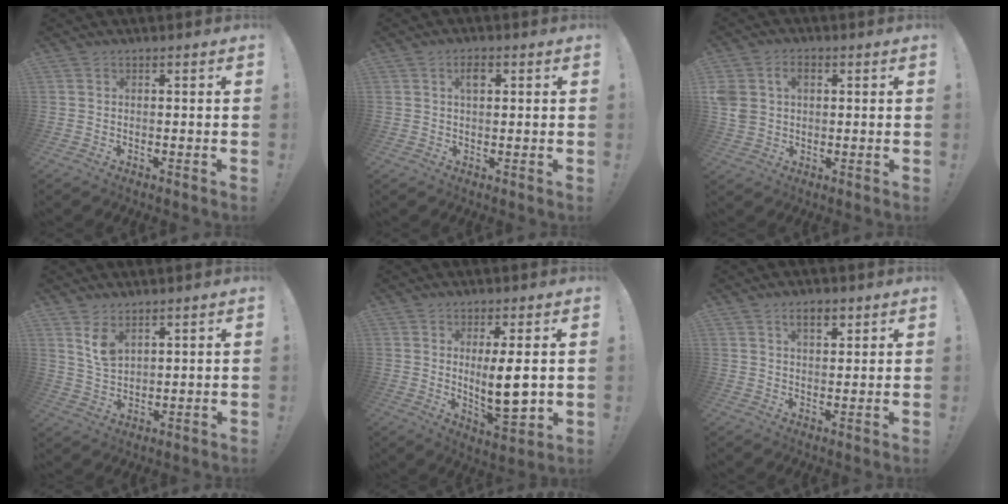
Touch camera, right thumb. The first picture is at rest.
{"total": 3.2, "force": [1.3, 1.6, 2.4], "torque": [-0.030, 0.000, 0.015]}
{"total": 6.5, "force": [1.7, 5.1, 3.7], "torque": [-0.076, 0.001, 0.030]}
{"total": 6.5, "force": [4.1, 3.4, 3.7], "torque": [-0.062, -0.022, 0.074]}
{"total": 11.0, "force": [1.2, 2.8, 10.6], "torque": [-0.159, -0.025, 0.017]}
{"total": 5.0, "force": [2.9, 2.5, 3.3], "torque": [-0.046, -0.008, 0.047]}